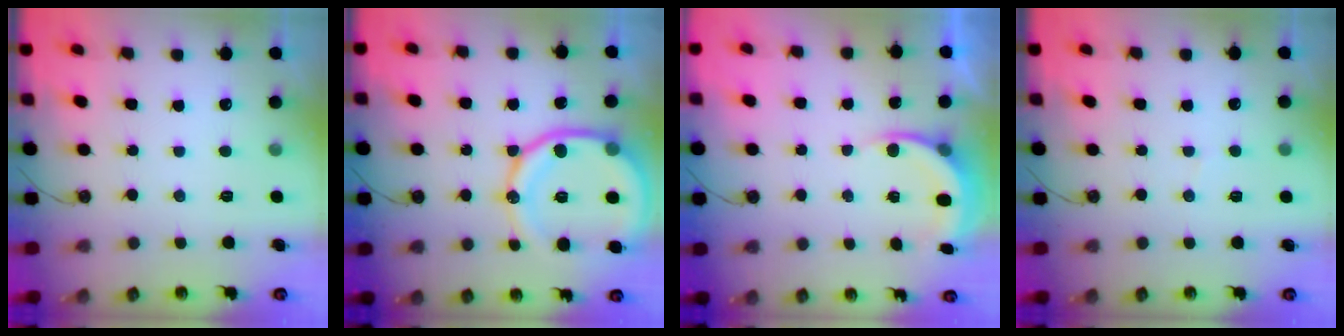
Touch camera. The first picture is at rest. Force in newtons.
{"total": 17.7, "press": 17.6, "slide": 2.0}
{"total": 5.9, "press": 5.8, "slide": 1.4}
{"total": 2.6, "press": 2.6, "slide": 0.2}